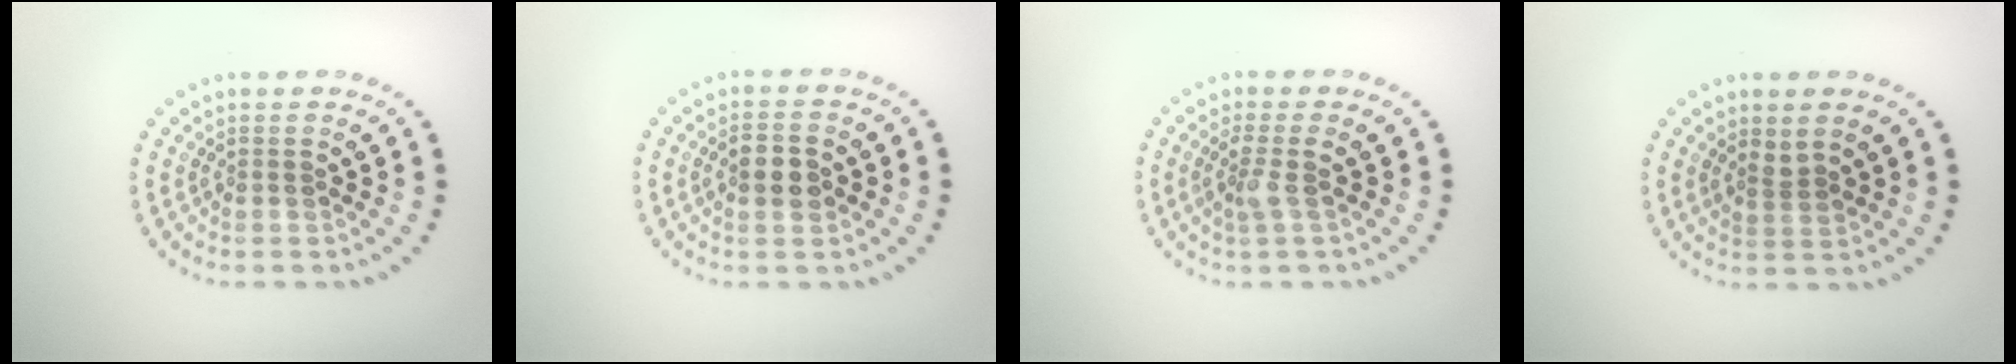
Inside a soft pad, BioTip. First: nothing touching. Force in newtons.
{"total": 2.8, "press": 2.8, "slide": 0.1}
{"total": 1.9, "press": 1.5, "slide": 1.2}
{"total": 1.4, "press": 1.1, "slide": 0.9}